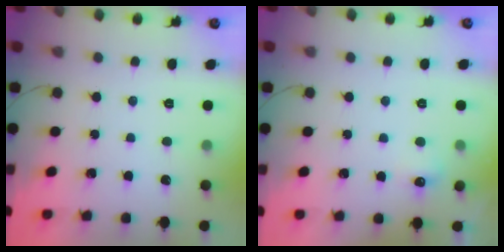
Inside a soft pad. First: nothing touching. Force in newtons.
{"total": 5.0, "press": 4.8, "slide": 1.4}